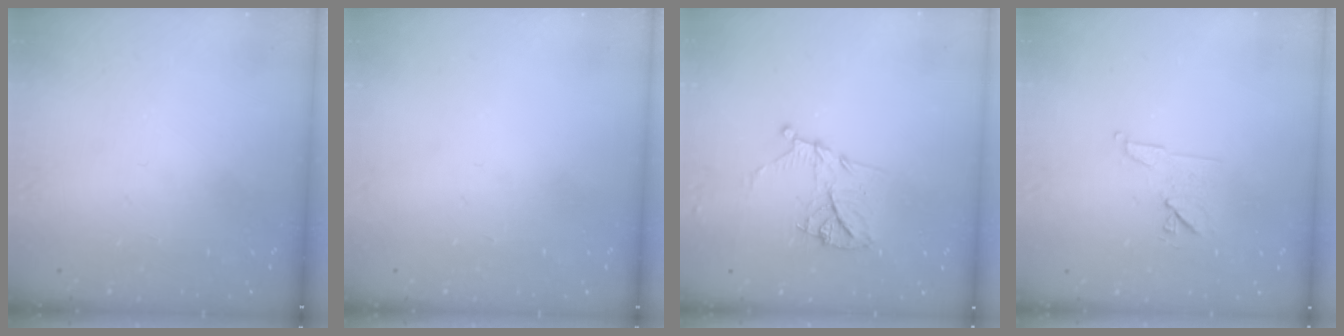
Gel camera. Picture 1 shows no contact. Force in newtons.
{"total": 0.0}
{"total": 11.8, "press": 11.8, "slide": 0.5}
{"total": 7.5, "press": 7.4, "slide": 1.3}